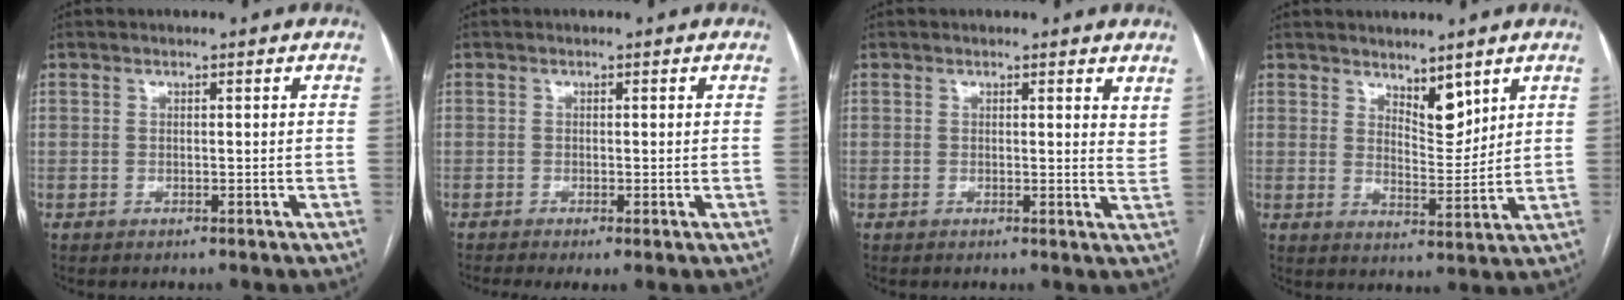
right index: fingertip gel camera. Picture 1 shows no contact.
{"total": 2.6, "force": [-1.4, 0.4, 2.2], "torque": [-0.036, -0.010, -0.023]}
{"total": 3.2, "force": [2.7, 0.7, 1.5], "torque": [-0.021, -0.015, 0.019]}
{"total": 5.0, "force": [3.6, 1.9, 3.0], "torque": [-0.049, -0.012, 0.066]}